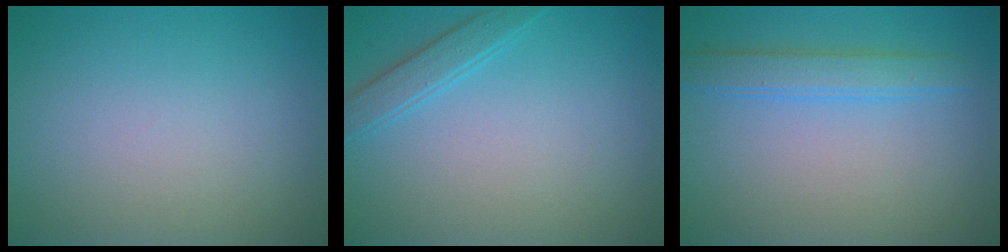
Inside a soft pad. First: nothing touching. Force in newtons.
{"total": 1.9, "press": 1.9, "slide": 0.1}
{"total": 2.7, "press": 2.7, "slide": 0.1}